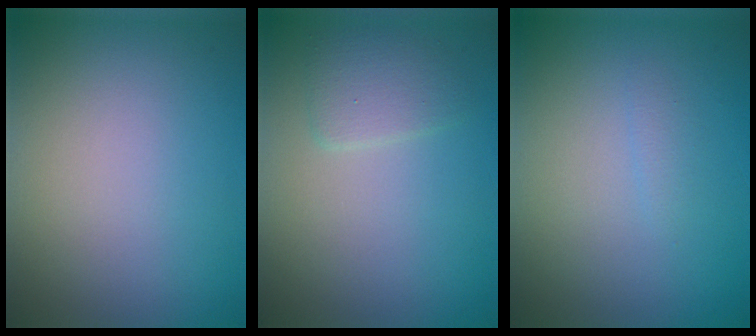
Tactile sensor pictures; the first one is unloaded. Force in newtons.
{"total": 1.8, "press": 1.8, "slide": 0.1}
{"total": 0.7, "press": 0.7, "slide": 0.0}